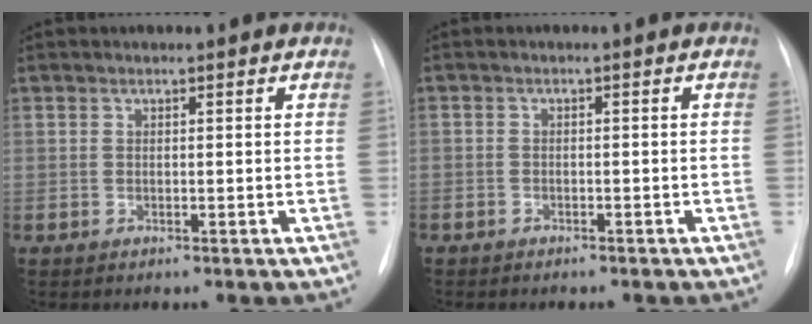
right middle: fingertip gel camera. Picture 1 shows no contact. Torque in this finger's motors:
{"motor_torque": [1.03, -1.11, -0.01, -0.21]}